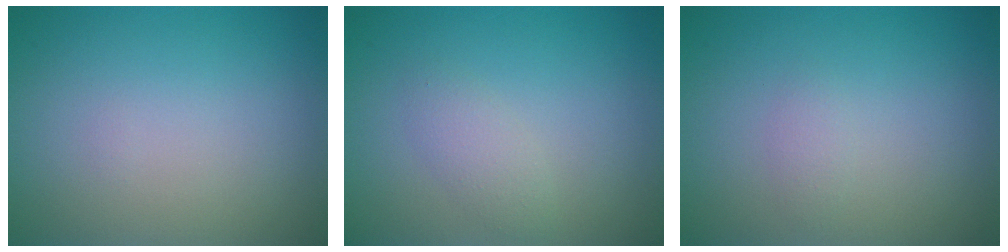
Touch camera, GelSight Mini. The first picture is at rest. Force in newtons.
{"total": 1.6, "press": 1.6, "slide": 0.1}
{"total": 0.8, "press": 0.8, "slide": 0.0}